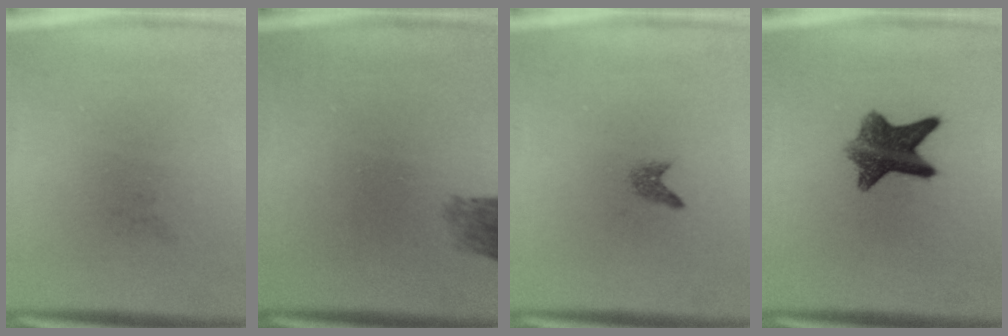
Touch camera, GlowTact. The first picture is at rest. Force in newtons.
{"total": 2.2}
{"total": 0.9}
{"total": 8.4}